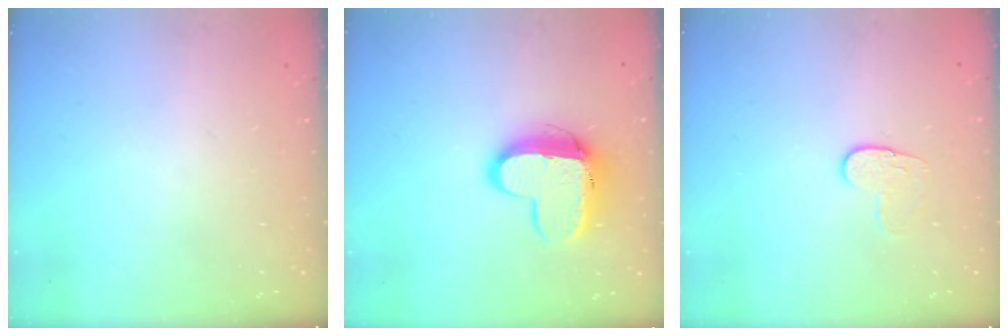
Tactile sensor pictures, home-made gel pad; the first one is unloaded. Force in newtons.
{"total": 12.0, "press": 11.9, "slide": 1.1}
{"total": 7.9, "press": 7.8, "slide": 0.6}